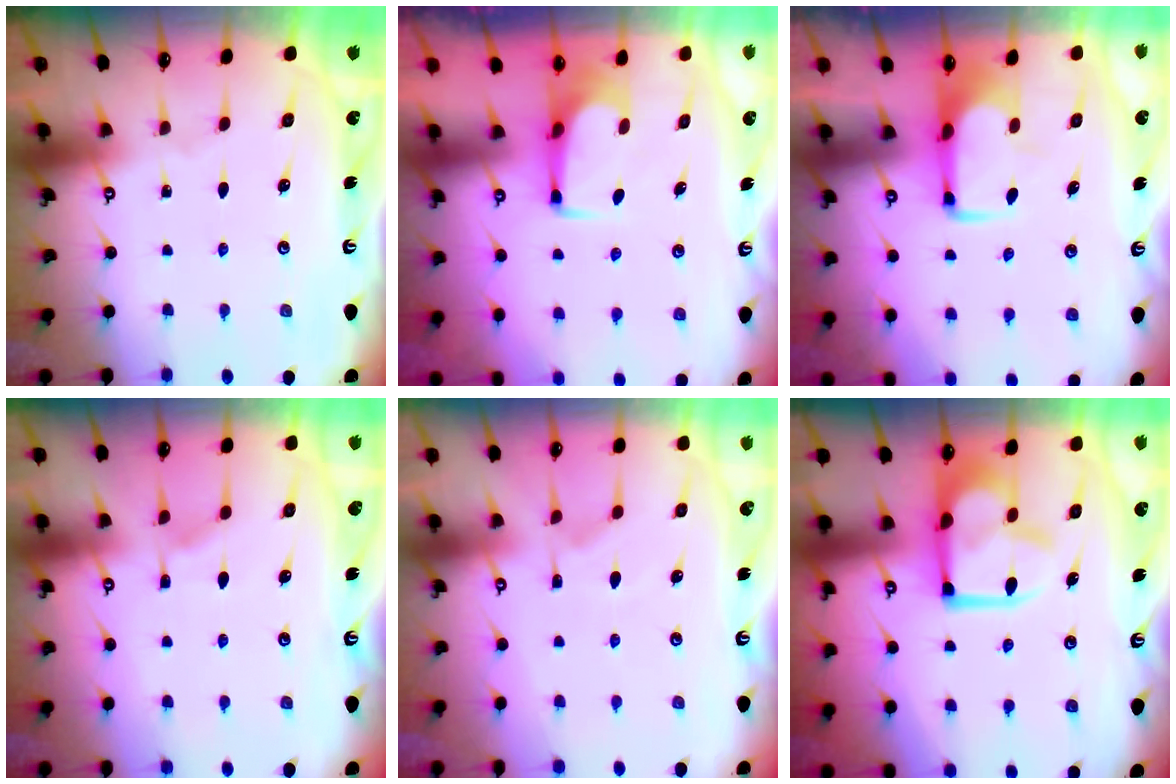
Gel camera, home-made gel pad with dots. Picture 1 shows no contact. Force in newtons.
{"total": 3.9, "press": 3.9, "slide": 0.6}
{"total": 1.8, "press": 1.8, "slide": 0.4}
{"total": 6.0, "press": 5.9, "slide": 0.7}
{"total": 5.7, "press": 5.5, "slide": 1.4}
{"total": 12.6, "press": 12.6, "slide": 1.4}